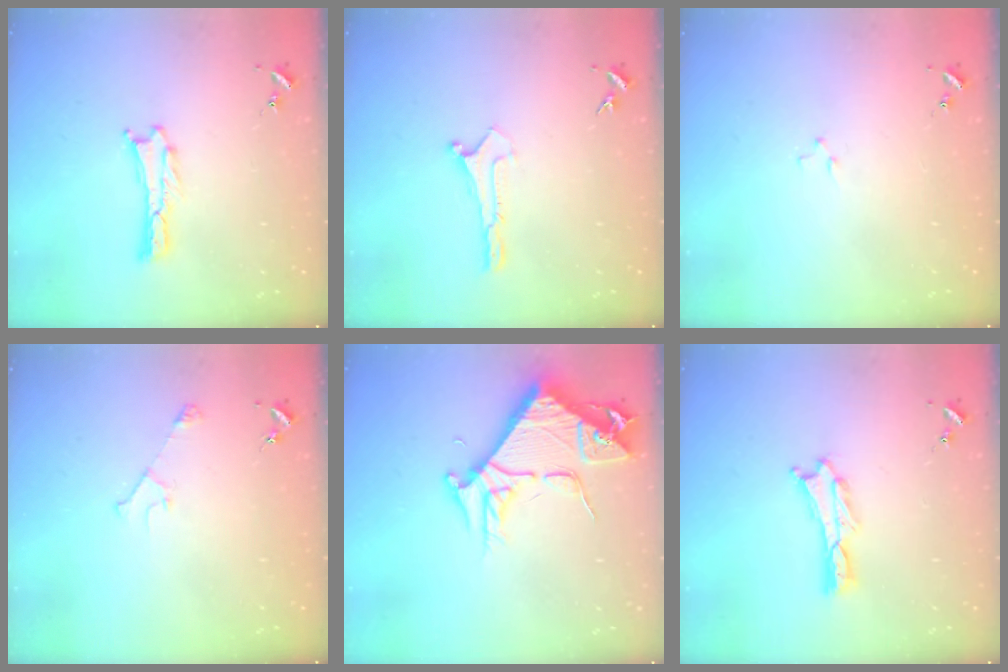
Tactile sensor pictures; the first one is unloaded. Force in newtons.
{"total": 0.0}
{"total": 0.7, "press": 0.7, "slide": 0.2}
{"total": 2.9, "press": 2.9, "slide": 0.3}
{"total": 8.6, "press": 8.6, "slide": 1.0}
{"total": 0.8, "press": 0.7, "slide": 0.2}